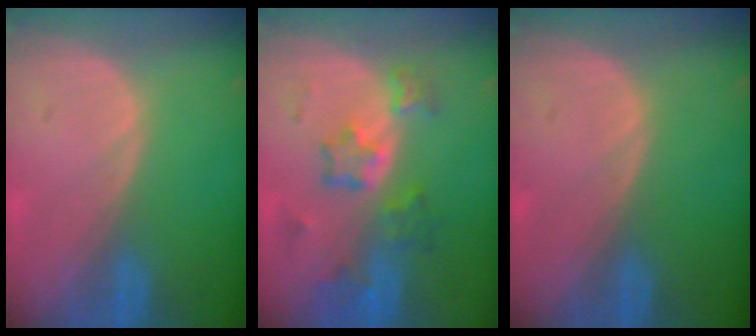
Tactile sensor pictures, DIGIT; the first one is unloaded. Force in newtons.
{"total": 7.1, "press": 6.5, "slide": 2.9}
{"total": 0.0}